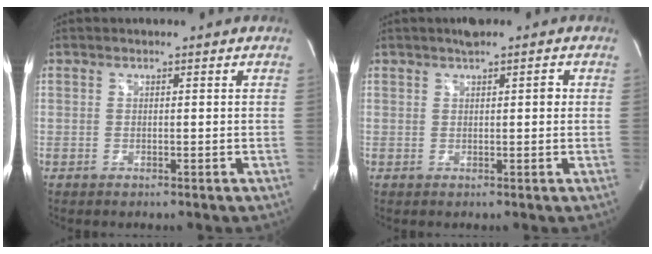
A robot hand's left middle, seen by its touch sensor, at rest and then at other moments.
{"total": 2.8, "force": [1.3, 1.0, 2.3], "torque": [-0.036, 0.012, 0.019]}